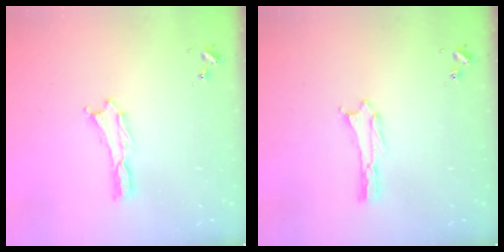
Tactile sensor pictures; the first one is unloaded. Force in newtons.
{"total": 0.5, "press": 0.5, "slide": 0.2}